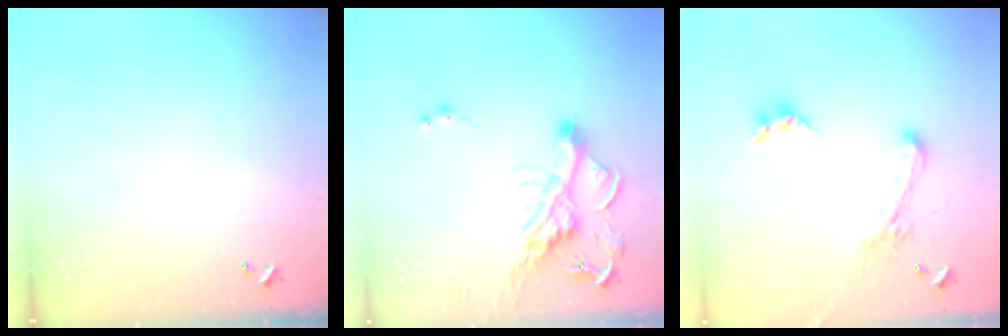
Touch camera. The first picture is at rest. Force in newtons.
{"total": 9.2, "press": 9.2, "slide": 1.3}
{"total": 2.5, "press": 2.0, "slide": 1.4}